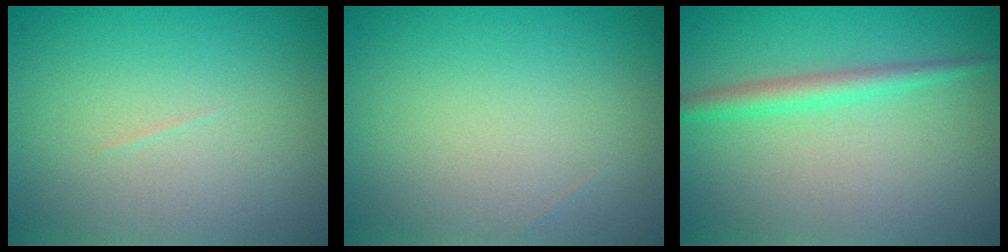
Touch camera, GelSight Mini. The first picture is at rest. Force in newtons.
{"total": 0.0}
{"total": 2.1, "press": 2.1, "slide": 0.1}